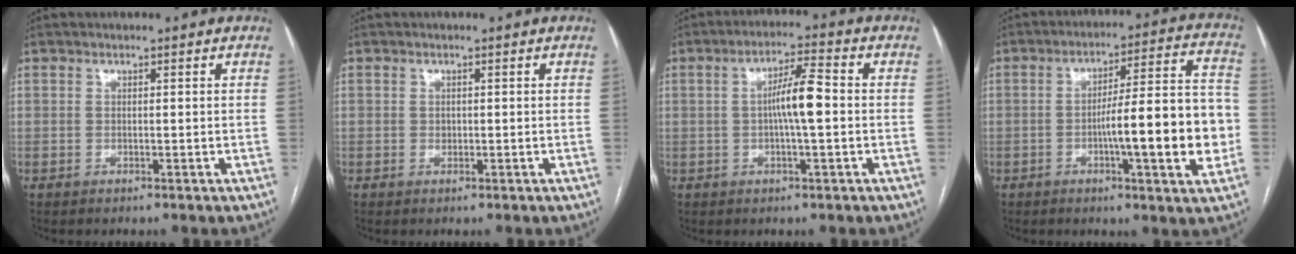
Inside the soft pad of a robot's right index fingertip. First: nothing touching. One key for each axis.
{"total": 0.7, "fx": -0.1, "fy": 0.5, "fz": 0.4, "tx": -0.009, "ty": 0.001, "tz": -0.002}
{"total": 6.5, "fx": -0.2, "fy": 0.6, "fz": 6.5, "tx": -0.117, "ty": 0.011, "tz": -0.007}
{"total": 15.6, "fx": -3.3, "fy": 1.4, "fz": 15.1, "tx": -0.220, "ty": 0.017, "tz": -0.048}